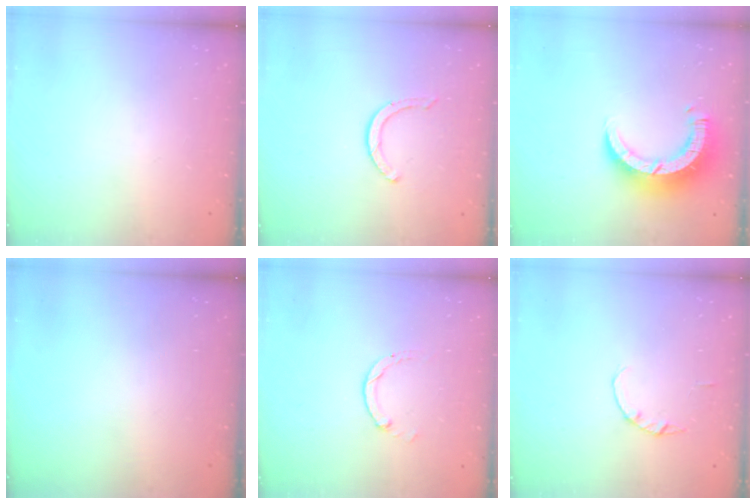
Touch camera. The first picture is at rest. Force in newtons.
{"total": 2.9, "press": 2.9, "slide": 0.4}
{"total": 10.0, "press": 9.9, "slide": 1.2}
{"total": 0.0}
{"total": 0.7, "press": 0.7, "slide": 0.2}
{"total": 1.0, "press": 1.0, "slide": 0.2}